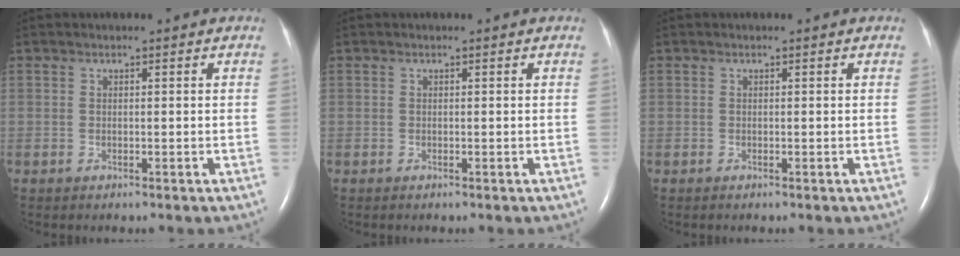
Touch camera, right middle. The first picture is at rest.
{"total": 0.0}
{"total": 0.0}